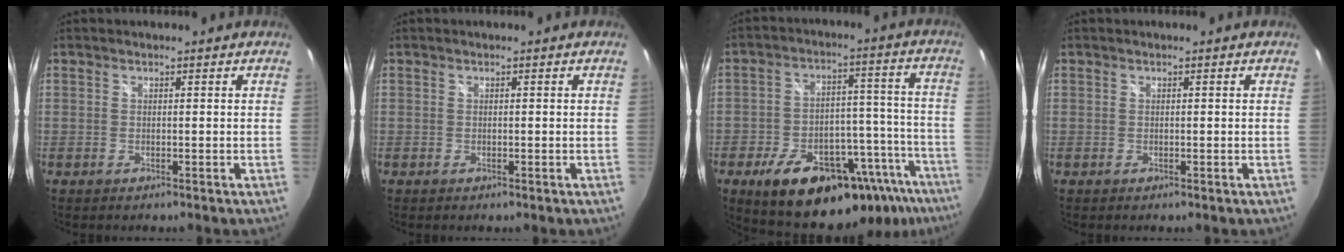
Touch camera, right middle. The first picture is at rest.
{"total": 0.6, "force": [0.5, -0.2, -0.2], "torque": [0.005, 0.001, 0.006]}
{"total": 26.5, "force": [-17.0, 12.1, 16.3], "torque": [-0.237, 0.023, -0.216]}
{"total": 0.0}